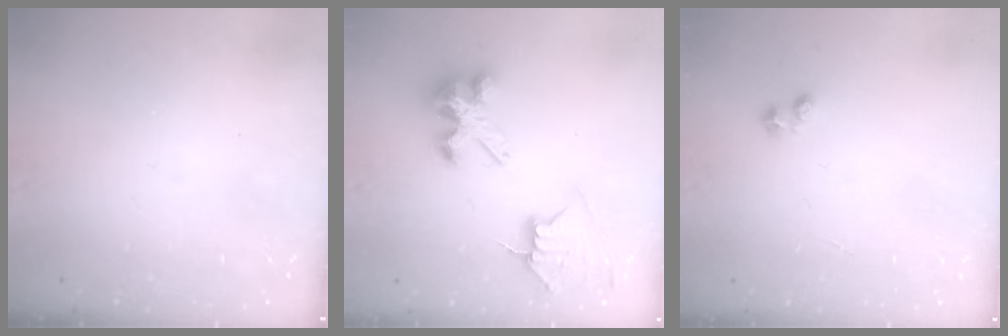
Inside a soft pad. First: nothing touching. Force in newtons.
{"total": 7.3, "press": 7.3, "slide": 0.6}
{"total": 1.2, "press": 1.1, "slide": 0.5}